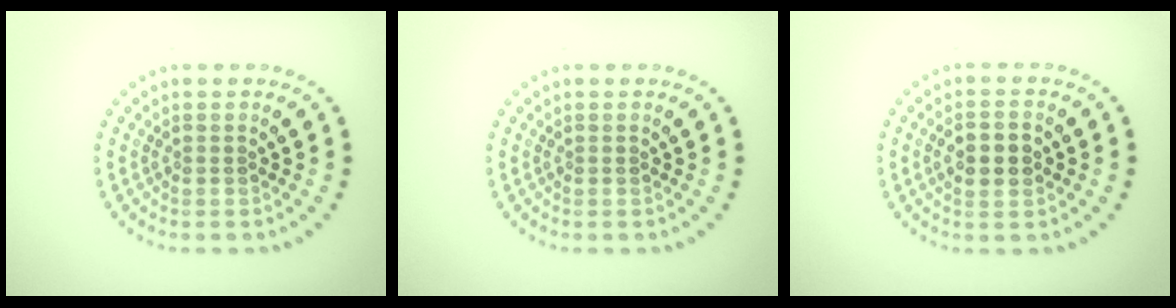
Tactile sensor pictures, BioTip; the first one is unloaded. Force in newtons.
{"total": 0.0}
{"total": 3.1, "press": 3.1, "slide": 0.2}